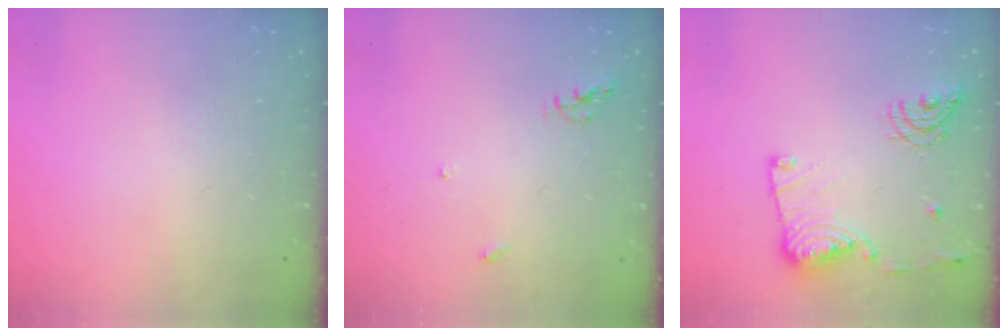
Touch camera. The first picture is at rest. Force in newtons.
{"total": 5.6, "press": 5.6, "slide": 0.7}
{"total": 13.9, "press": 13.9, "slide": 0.8}